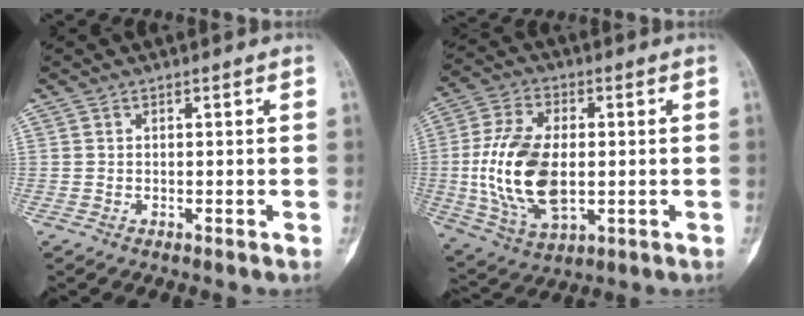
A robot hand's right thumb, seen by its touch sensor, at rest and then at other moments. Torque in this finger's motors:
{"motor_torque": [2.35, 2.18, 1.17, -1.59, 0.40]}